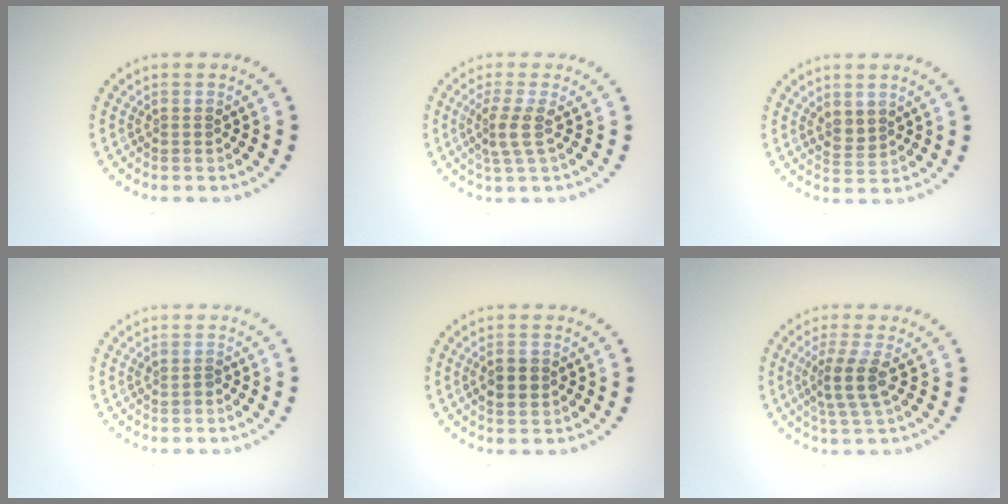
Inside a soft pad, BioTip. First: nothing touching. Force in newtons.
{"total": 2.3, "press": 1.6, "slide": 1.6}
{"total": 1.6, "press": 1.4, "slide": 0.8}
{"total": 0.6, "press": 0.6, "slide": 0.2}
{"total": 2.0, "press": 2.0, "slide": 0.1}
{"total": 3.0, "press": 2.2, "slide": 1.9}